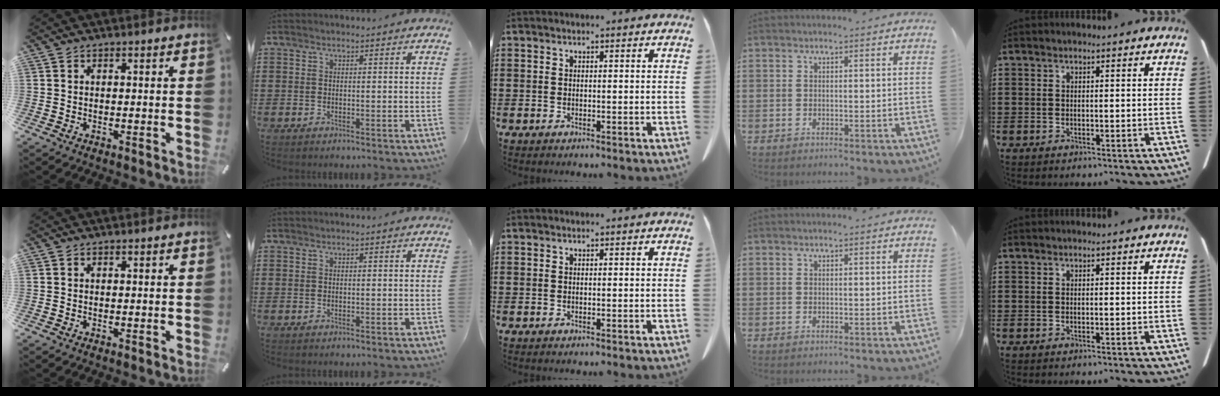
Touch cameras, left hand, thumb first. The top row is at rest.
{}